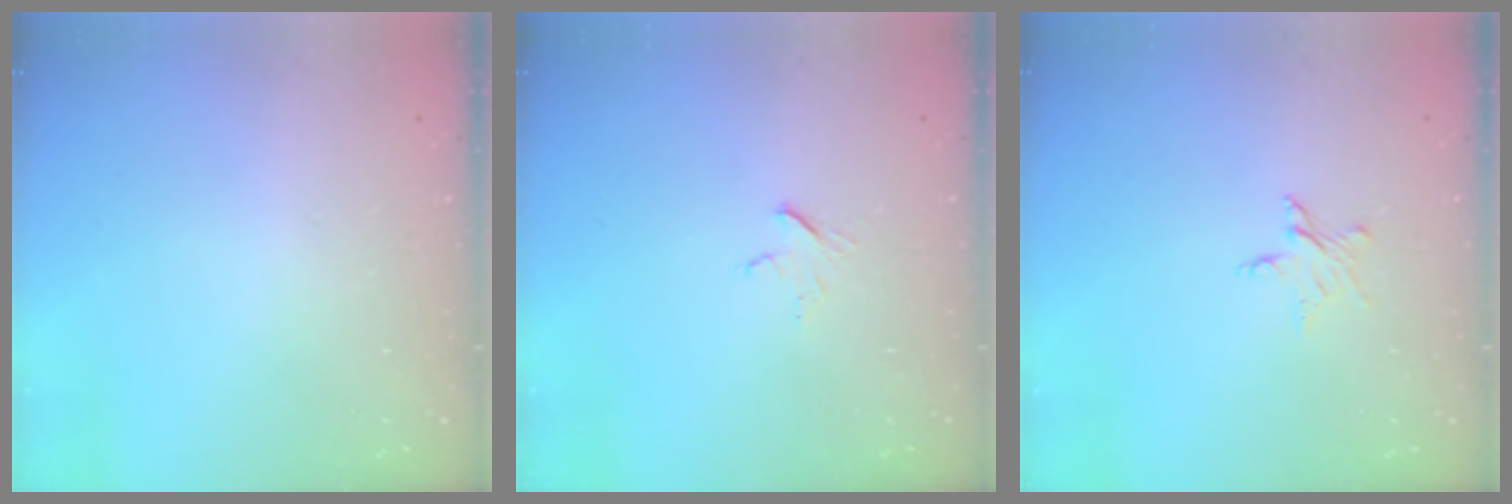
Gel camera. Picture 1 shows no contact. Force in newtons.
{"total": 3.1, "press": 3.1, "slide": 0.3}
{"total": 5.2, "press": 5.1, "slide": 0.3}